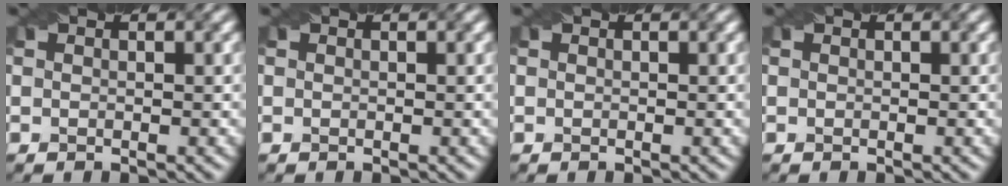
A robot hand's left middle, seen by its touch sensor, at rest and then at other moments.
{"total": 0.0}
{"total": 0.0}
{"total": 0.0}